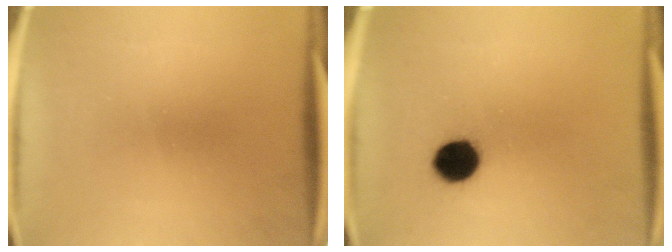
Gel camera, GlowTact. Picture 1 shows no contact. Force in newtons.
{"total": 7.9}